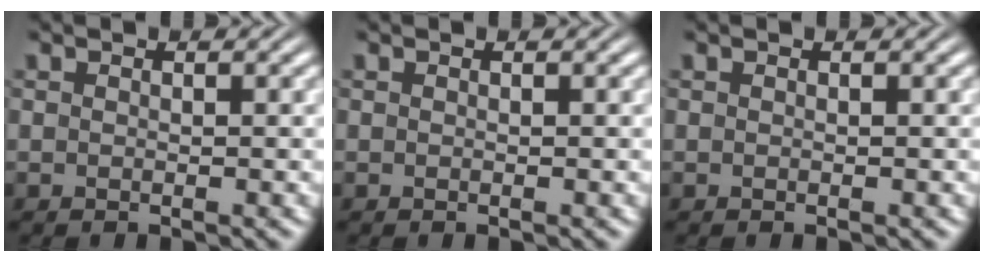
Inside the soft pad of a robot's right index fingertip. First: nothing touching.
{"total": 0.0}
{"total": 0.0}